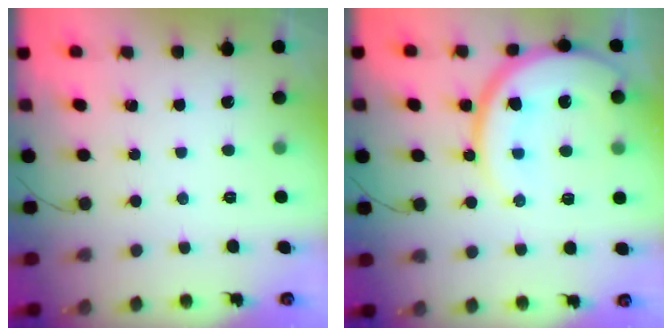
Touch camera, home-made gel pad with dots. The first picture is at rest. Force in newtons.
{"total": 17.0, "press": 16.9, "slide": 1.8}